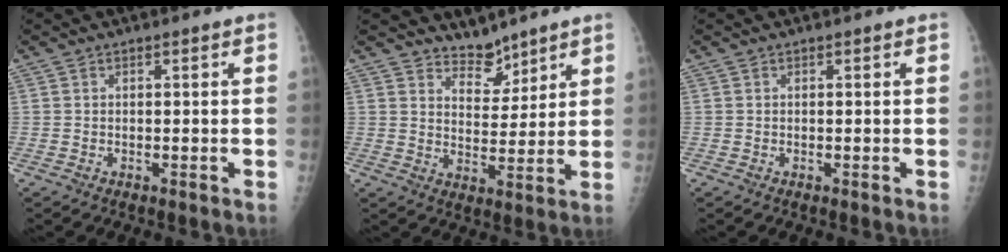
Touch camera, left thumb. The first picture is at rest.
{"total": 5.7, "force": [5.1, 2.4, 1.0], "torque": [0.011, -0.046, 0.093]}
{"total": 0.0}